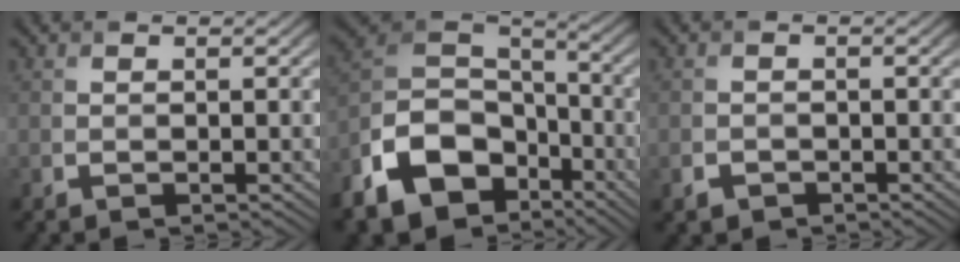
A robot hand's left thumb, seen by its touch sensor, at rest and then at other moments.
{"total": 15.9, "force": [-8.3, 10.5, 8.7], "torque": [-0.219, -0.039, -0.150]}
{"total": 1.8, "force": [-1.1, 1.4, 0.5], "torque": [-0.009, -0.004, -0.023]}